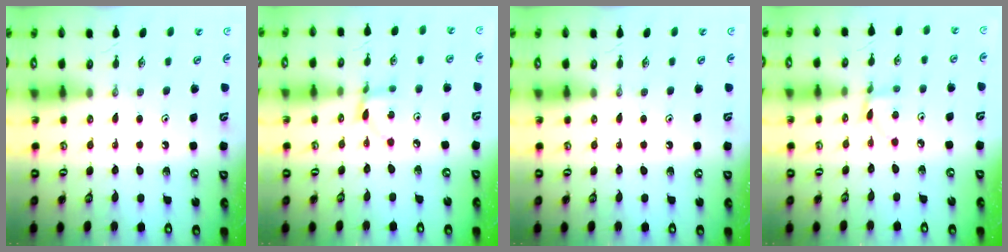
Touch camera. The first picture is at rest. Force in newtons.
{"total": 3.4, "press": 3.4, "slide": 0.3}
{"total": 0.0}
{"total": 2.7, "press": 2.7, "slide": 0.3}